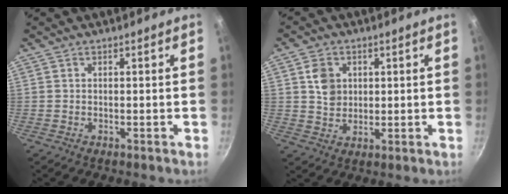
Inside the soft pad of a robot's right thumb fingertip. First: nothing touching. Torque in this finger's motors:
{"motor_torque": [0.62, 0.97, 0.07, 0.13, 0.17]}